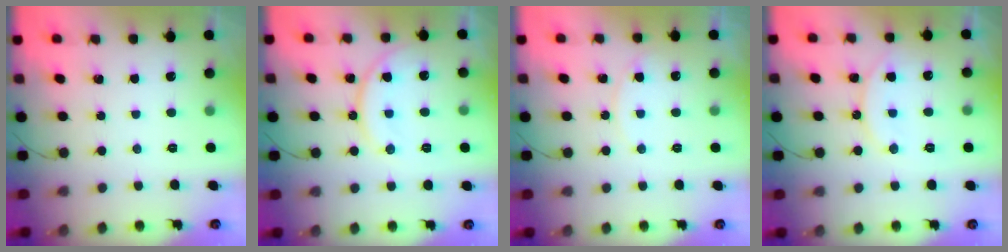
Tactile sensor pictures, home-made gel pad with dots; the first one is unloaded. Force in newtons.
{"total": 12.3, "press": 12.3, "slide": 0.5}
{"total": 5.7, "press": 5.6, "slide": 0.6}
{"total": 11.2, "press": 11.1, "slide": 1.3}